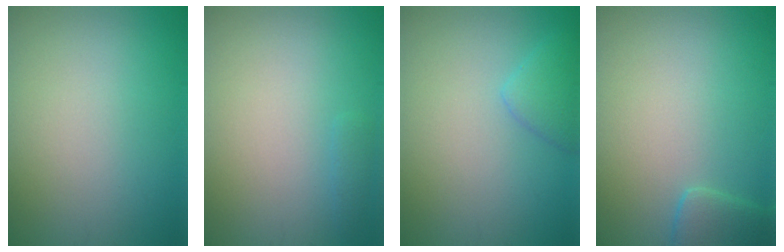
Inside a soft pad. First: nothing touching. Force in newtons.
{"total": 0.7, "press": 0.7, "slide": 0.0}
{"total": 2.0, "press": 2.0, "slide": 0.1}
{"total": 2.4, "press": 2.4, "slide": 0.2}